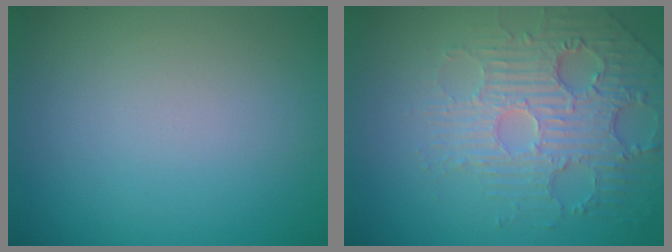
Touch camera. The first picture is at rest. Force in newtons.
{"total": 4.5, "press": 4.1, "slide": 2.0}